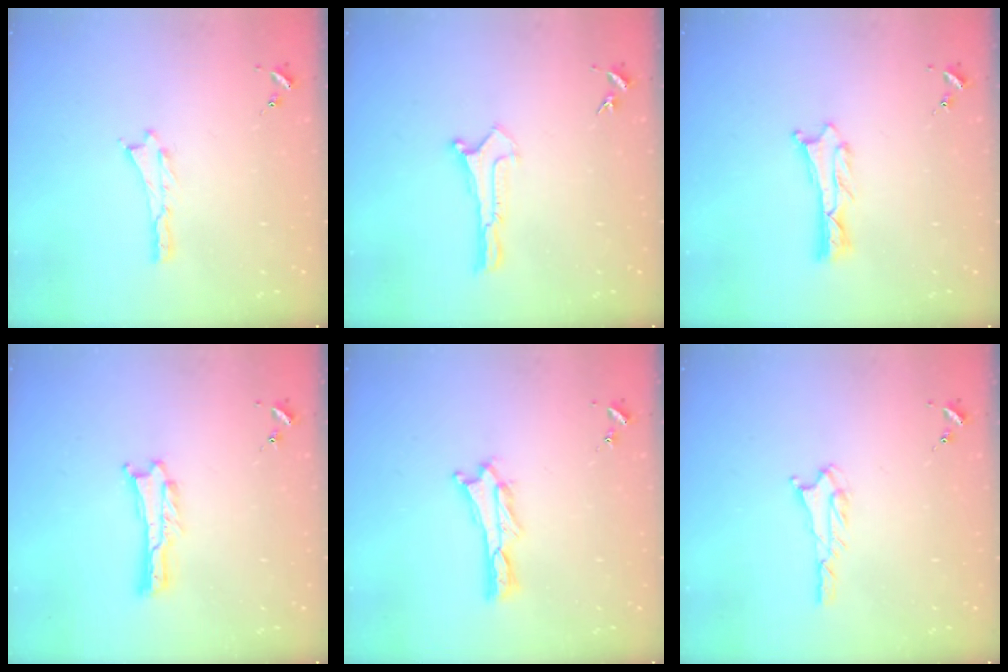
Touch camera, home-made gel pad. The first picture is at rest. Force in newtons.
{"total": 0.0}
{"total": 1.3, "press": 1.2, "slide": 0.1}
{"total": 0.0}
{"total": 0.9, "press": 0.9, "slide": 0.2}
{"total": 1.8, "press": 1.8, "slide": 0.2}